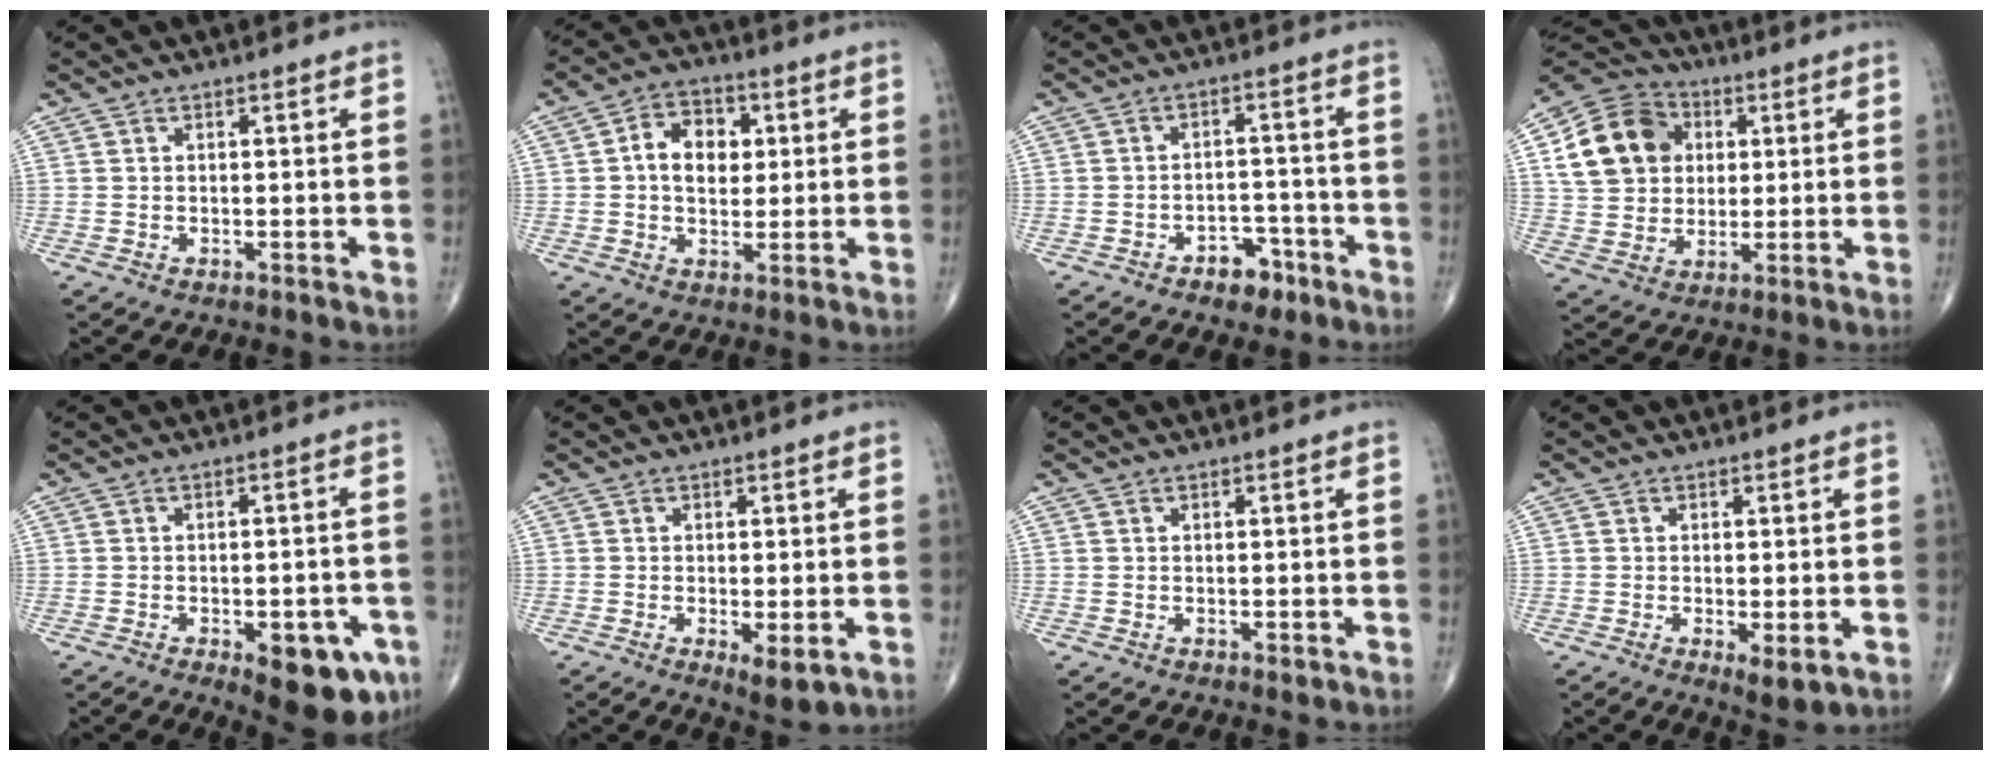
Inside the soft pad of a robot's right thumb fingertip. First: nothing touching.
{"total": 9.1, "force": [1.4, 6.5, 6.2], "torque": [-0.071, 0.009, 0.018]}
{"total": 5.4, "force": [-3.4, 3.3, 2.5], "torque": [-0.012, 0.031, -0.048]}
{"total": 15.7, "force": [3.9, 12.8, 8.2], "torque": [-0.131, 0.009, 0.067]}
{"total": 11.7, "force": [-5.3, 5.1, 9.2], "torque": [-0.091, 0.013, -0.059]}
{"total": 4.5, "force": [-1.1, 1.6, 4.0], "torque": [-0.062, -0.014, -0.013]}
{"total": 0.6, "force": [0.1, 0.4, 0.4], "torque": [-0.006, -0.002, 0.002]}
{"total": 3.9, "force": [-0.9, 1.5, 3.5], "torque": [-0.055, -0.013, -0.010]}